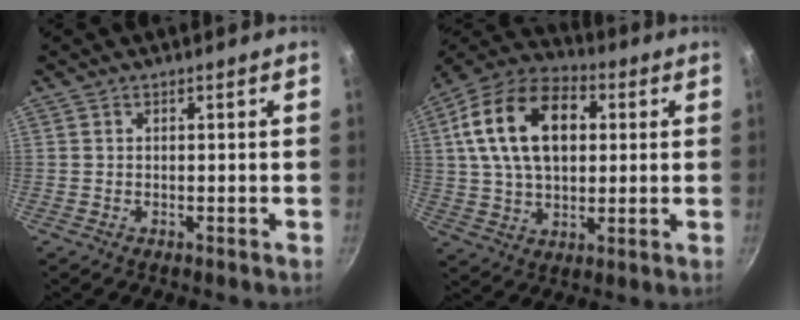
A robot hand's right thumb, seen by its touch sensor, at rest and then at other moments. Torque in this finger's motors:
{"motor_torque": [0.72, 4.25, 1.27, -0.31, 0.20]}